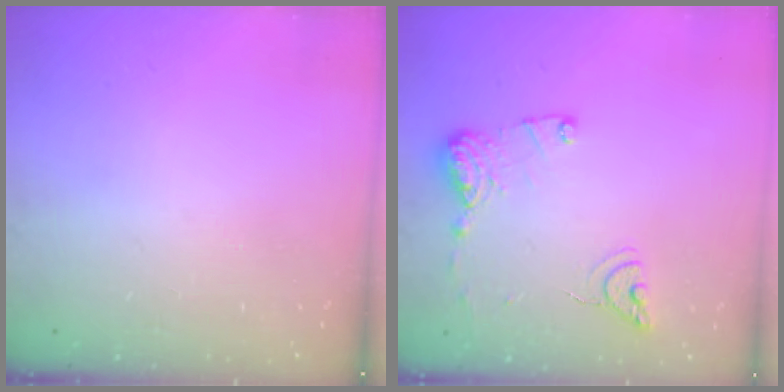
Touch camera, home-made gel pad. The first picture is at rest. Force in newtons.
{"total": 12.2, "press": 12.2, "slide": 1.0}